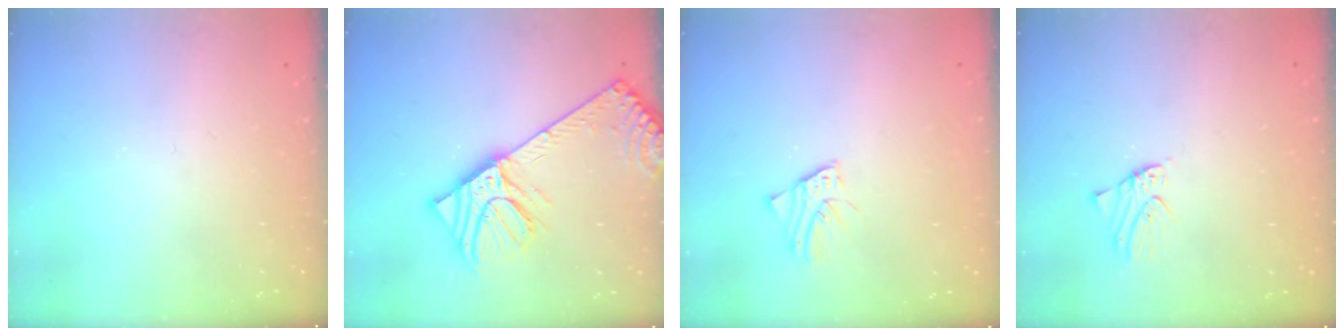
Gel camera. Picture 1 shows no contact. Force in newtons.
{"total": 13.4, "press": 13.1, "slide": 2.6}
{"total": 1.6, "press": 1.6, "slide": 0.3}
{"total": 1.1, "press": 1.1, "slide": 0.1}